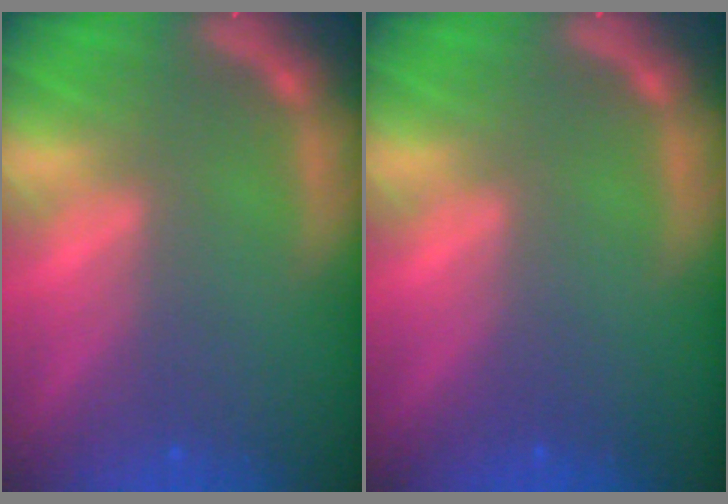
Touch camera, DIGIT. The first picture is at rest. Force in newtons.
{"total": 0.0}